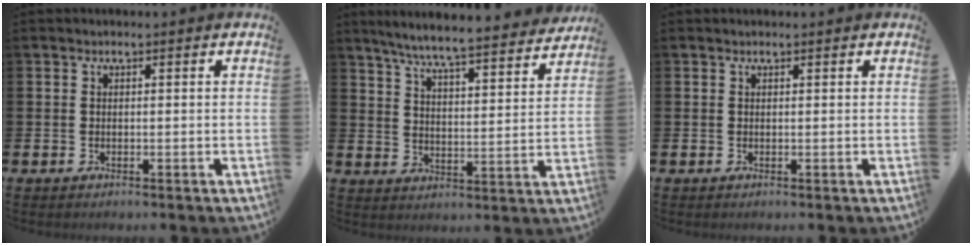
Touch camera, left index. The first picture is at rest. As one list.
[{"total": 7.3, "force": [6.8, 0.1, 2.5], "torque": [-0.072, -0.052, 0.115]}, {"total": 0.0}]